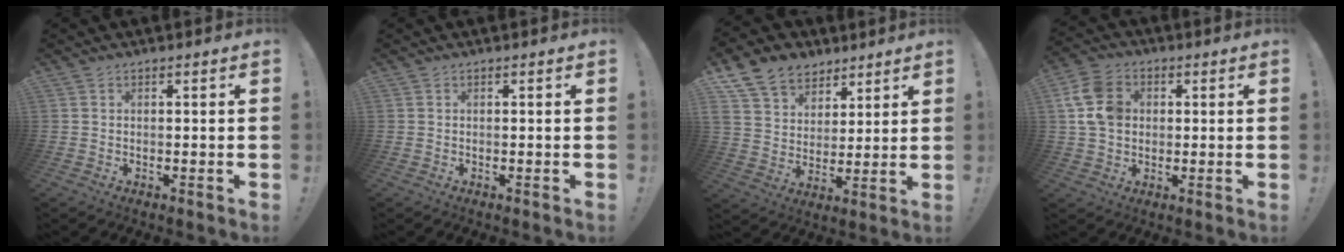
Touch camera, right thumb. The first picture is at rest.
{"total": 0.0}
{"total": 11.7, "force": [7.8, 8.1, 3.0], "torque": [-0.064, -0.051, 0.157]}
{"total": 11.6, "force": [2.0, 9.1, 6.9], "torque": [-0.132, 0.005, 0.043]}